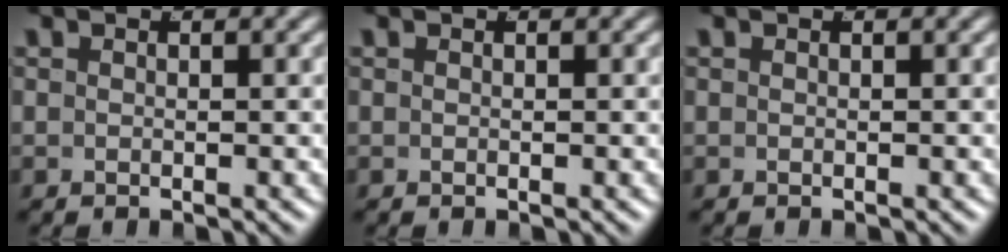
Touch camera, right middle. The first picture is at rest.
{"total": 0.0}
{"total": 0.0}